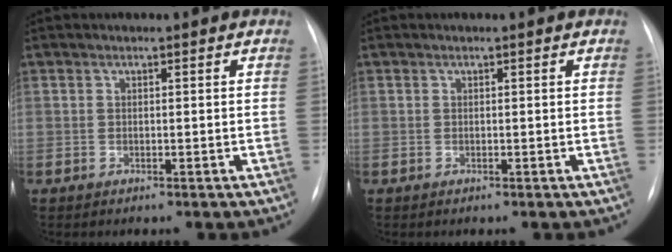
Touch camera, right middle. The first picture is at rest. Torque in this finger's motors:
{"motor_torque": [0.00, 0.00, 0.00, -0.01]}